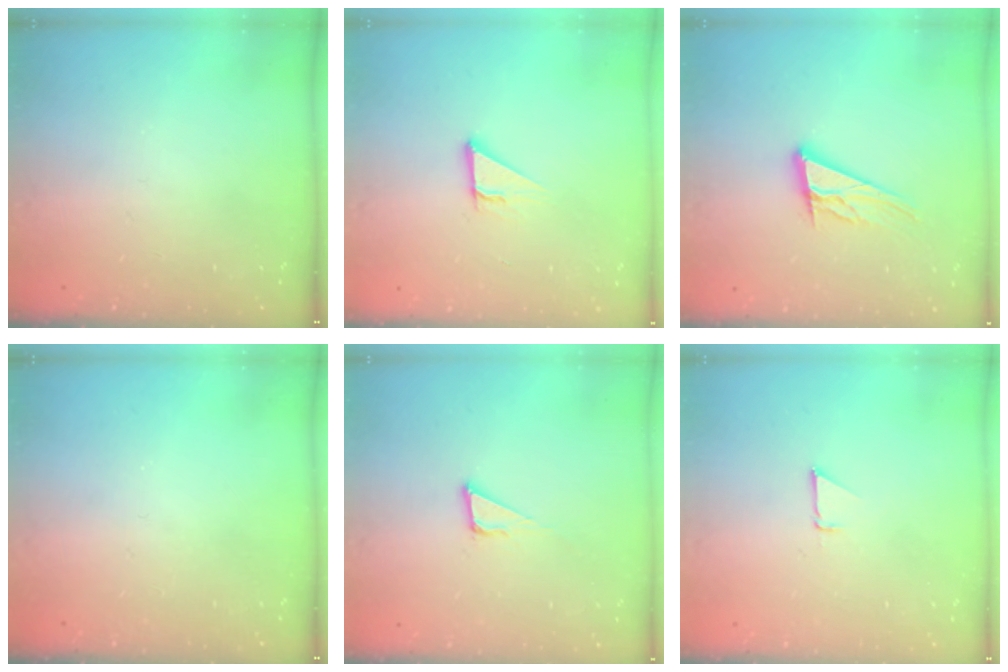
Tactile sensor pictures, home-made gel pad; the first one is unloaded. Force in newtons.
{"total": 3.4, "press": 3.4, "slide": 0.3}
{"total": 13.0, "press": 12.7, "slide": 2.8}
{"total": 0.0}
{"total": 3.9, "press": 3.9, "slide": 0.2}
{"total": 0.9, "press": 0.9, "slide": 0.1}